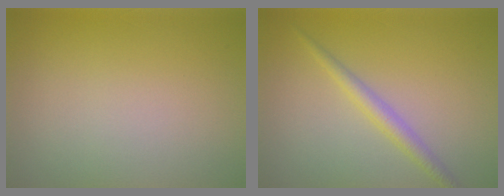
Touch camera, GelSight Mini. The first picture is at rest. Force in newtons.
{"total": 2.0, "press": 2.0, "slide": 0.1}